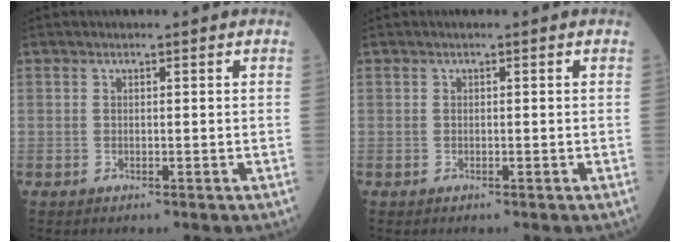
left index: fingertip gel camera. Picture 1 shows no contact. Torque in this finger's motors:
{"motor_torque": [0.00, 0.00, -0.02, 0.00]}